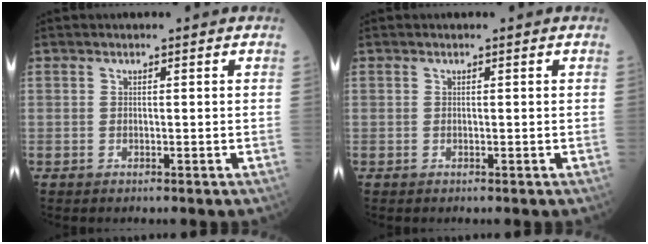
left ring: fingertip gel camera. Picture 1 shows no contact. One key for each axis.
{"total": 0.0}